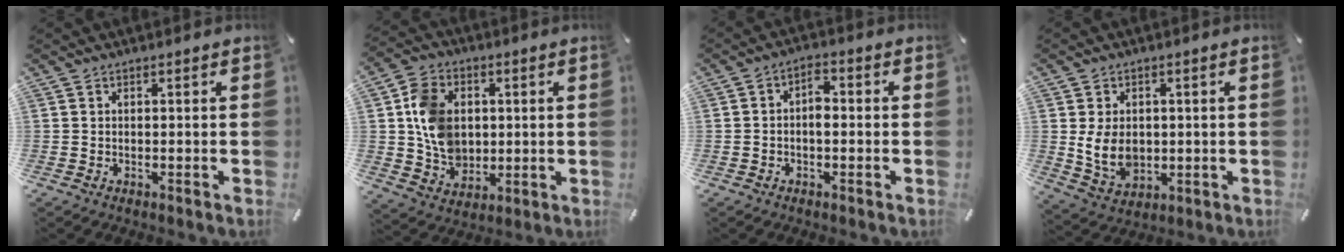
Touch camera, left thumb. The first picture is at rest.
{"total": 11.3, "force": [1.1, 9.6, 5.8], "torque": [-0.126, 0.013, 0.025]}
{"total": 3.7, "force": [-0.6, 2.2, 2.8], "torque": [-0.055, 0.012, -0.012]}
{"total": 8.5, "force": [0.2, 6.5, 5.6], "torque": [-0.121, -0.003, 0.003]}